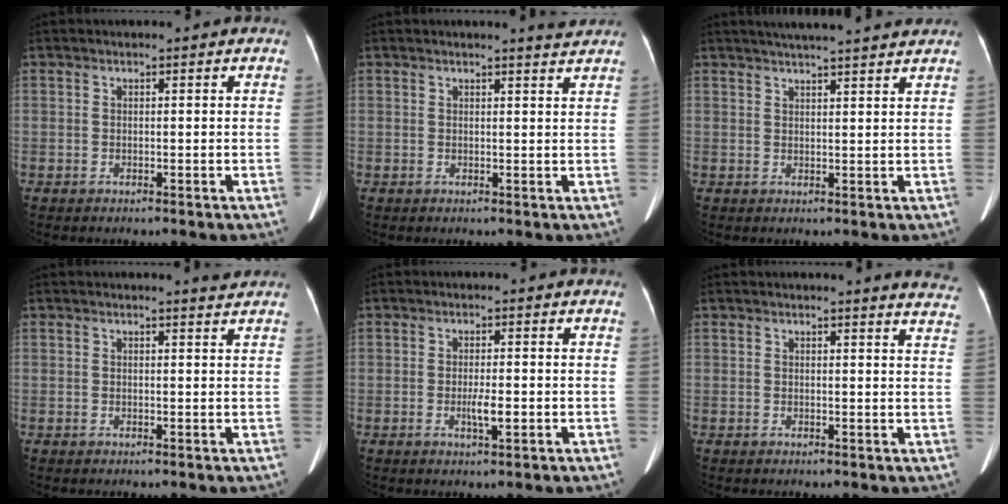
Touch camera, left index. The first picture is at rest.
{"total": 2.0, "force": [1.9, -0.6, 0.3], "torque": [-0.010, -0.014, 0.019]}
{"total": 11.4, "force": [10.2, 0.1, 5.1], "torque": [-0.075, 0.023, 0.127]}
{"total": 1.4, "force": [1.3, -0.4, 0.1], "torque": [-0.010, -0.013, 0.014]}
{"total": 2.7, "force": [-0.6, 0.5, 2.6], "torque": [-0.051, -0.002, -0.008]}
{"total": 7.0, "force": [6.9, 0.1, 1.4], "torque": [0.000, -0.046, 0.041]}